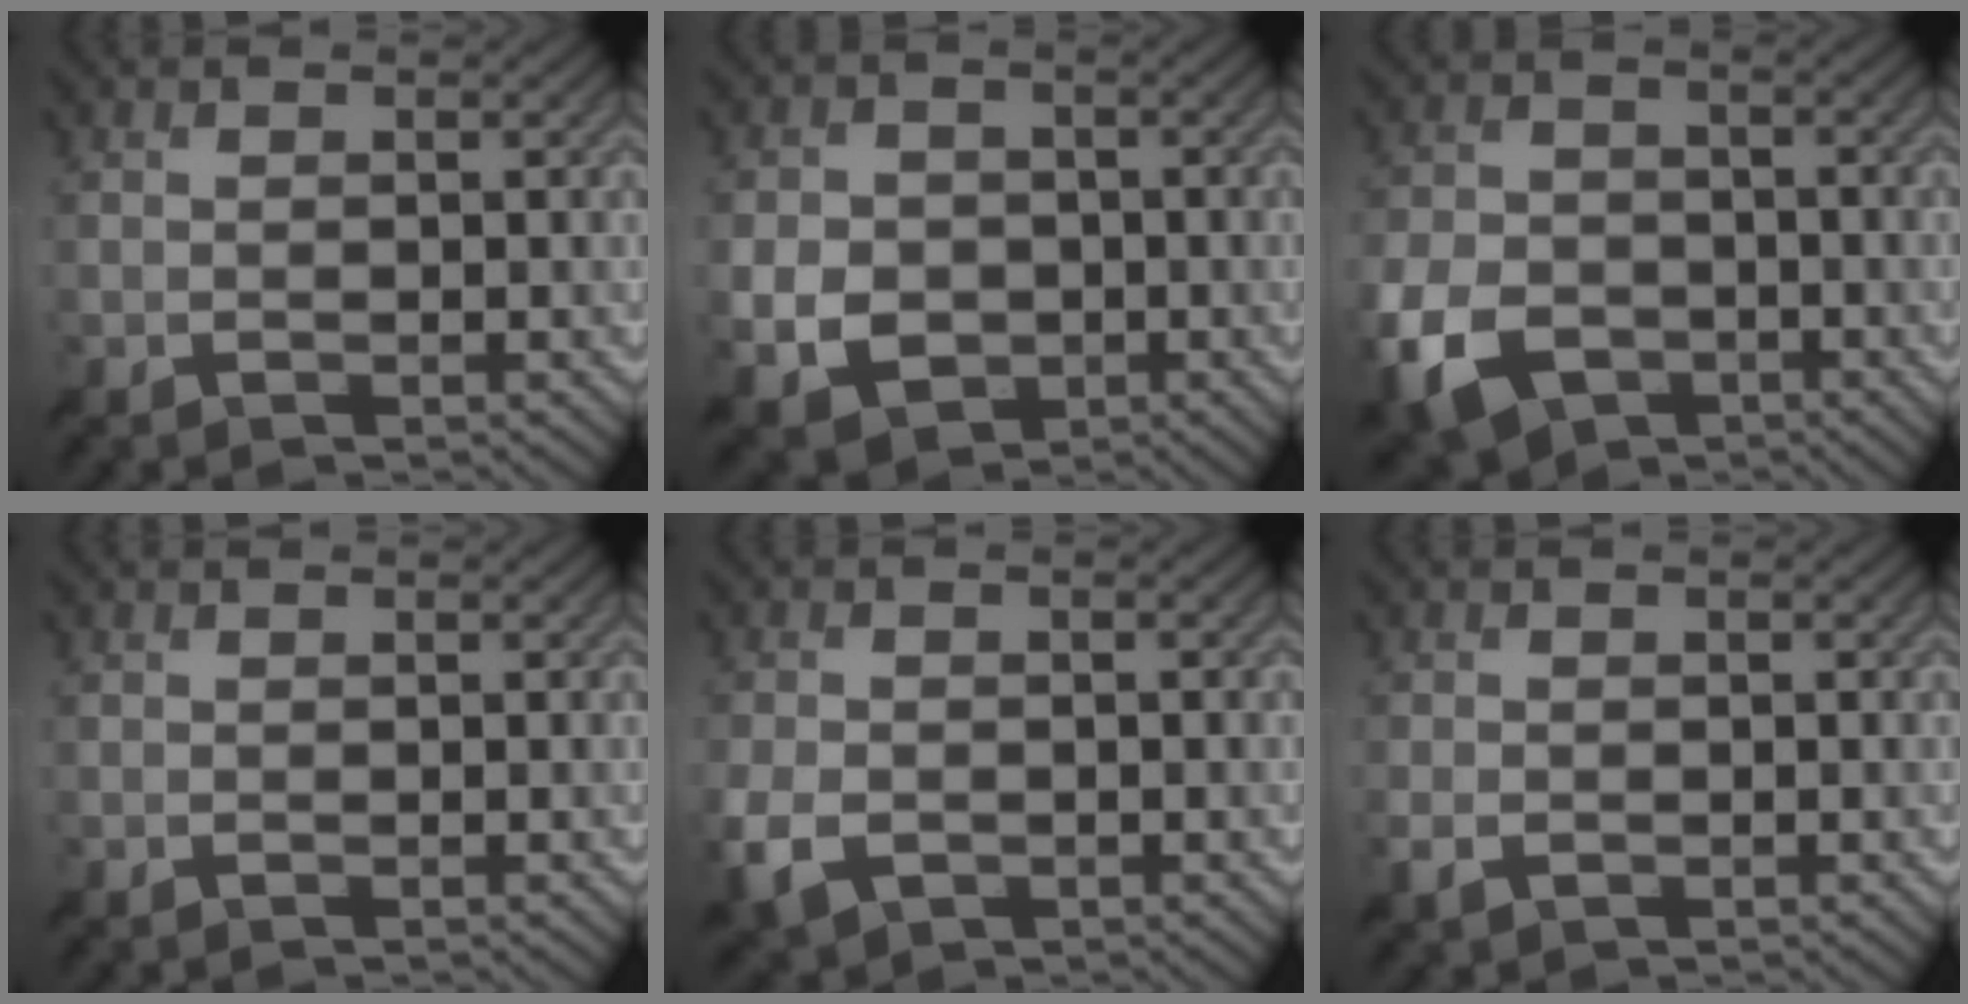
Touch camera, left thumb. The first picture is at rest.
{"total": 5.9, "force": [-1.6, 4.6, 3.3], "torque": [-0.083, -0.015, -0.034]}
{"total": 9.5, "force": [-5.1, 6.1, 5.2], "torque": [-0.139, -0.023, -0.101]}
{"total": 0.0}
{"total": 5.1, "force": [-2.1, 3.0, 3.5], "torque": [-0.086, -0.012, -0.046]}
{"total": 2.2, "force": [-1.0, 1.2, 1.5], "torque": [-0.039, -0.008, -0.018]}